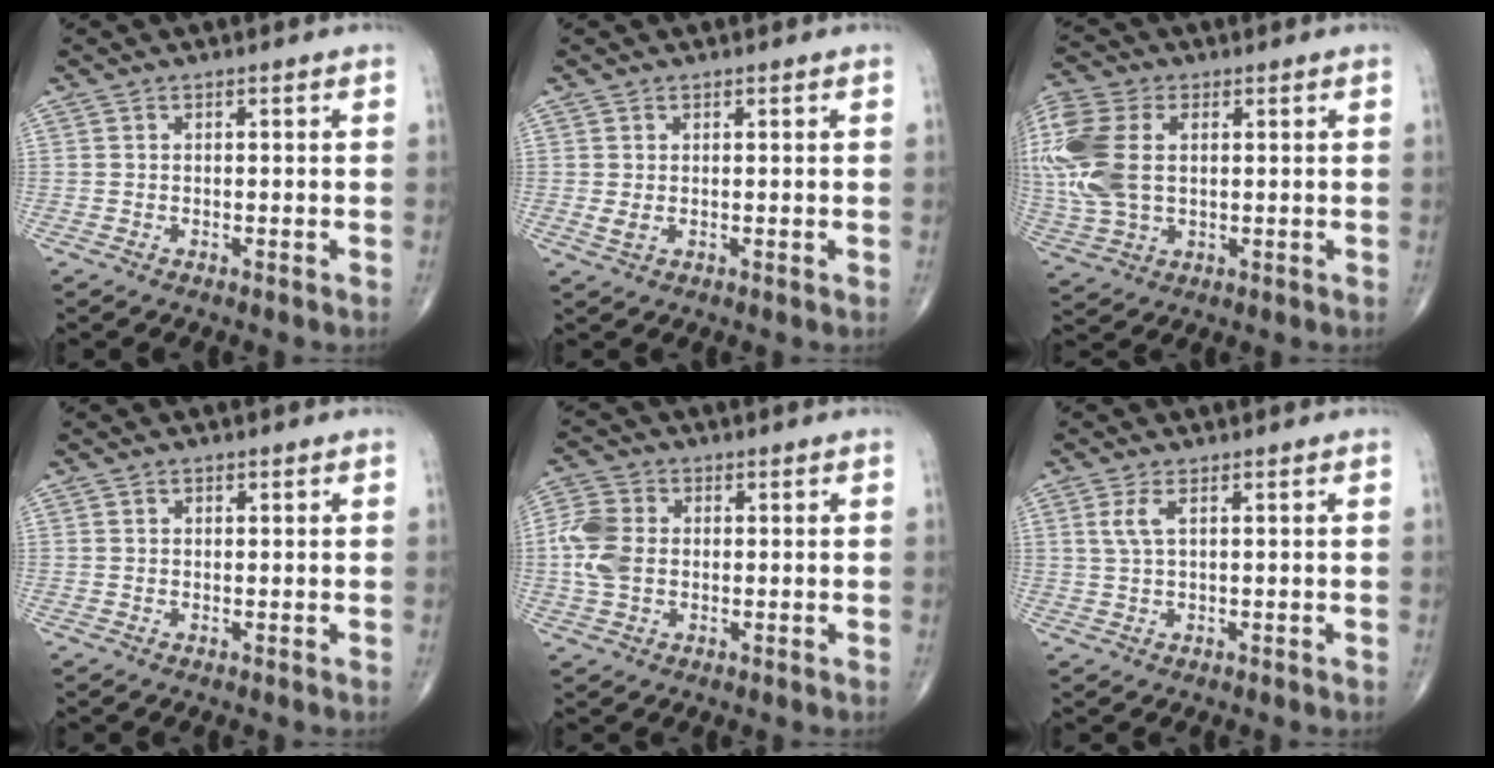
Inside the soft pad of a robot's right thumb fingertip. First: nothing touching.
{"total": 1.4, "force": [0.3, 0.8, 1.2], "torque": [-0.022, -0.005, 0.008]}
{"total": 16.6, "force": [2.0, 10.6, 12.6], "torque": [-0.322, 0.006, 0.043]}
{"total": 0.8, "force": [0.4, 0.7, 0.4], "torque": [0.000, -0.001, 0.005]}
{"total": 7.6, "force": [-0.2, 5.5, 5.2], "torque": [-0.121, 0.011, -0.008]}
{"total": 2.9, "force": [1.0, 1.0, 2.6], "torque": [-0.066, 0.004, 0.028]}